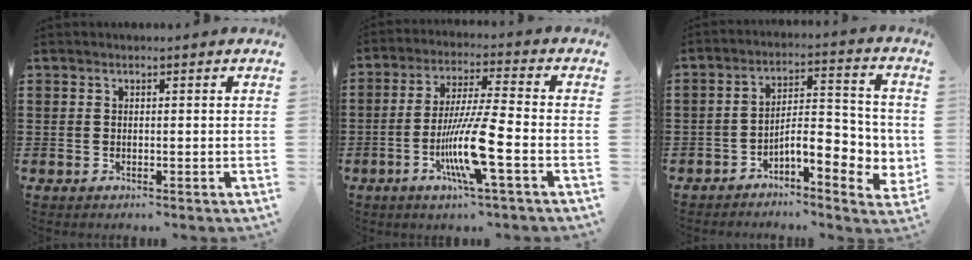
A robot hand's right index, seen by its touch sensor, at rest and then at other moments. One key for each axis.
{"total": 10.9, "fx": -3.9, "fy": 0.8, "fz": 10.1, "tx": -0.206, "ty": -0.015, "tz": -0.078}
{"total": 7.3, "fx": -2.4, "fy": 3.1, "fz": 6.2, "tx": -0.085, "ty": -0.015, "tz": -0.046}